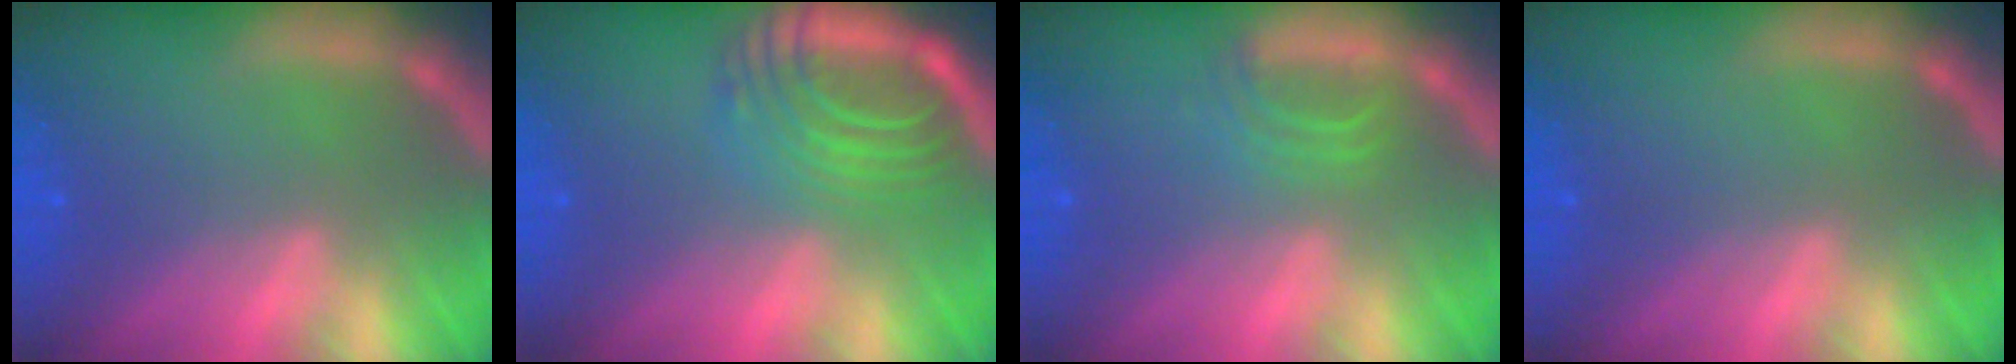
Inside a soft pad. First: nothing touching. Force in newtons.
{"total": 8.1}
{"total": 2.5}
{"total": 0.0}